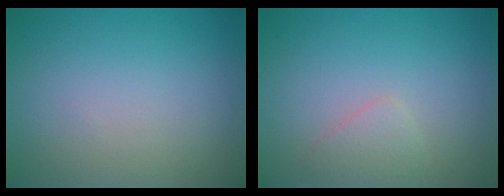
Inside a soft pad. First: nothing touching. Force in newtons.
{"total": 1.4, "press": 1.4, "slide": 0.0}